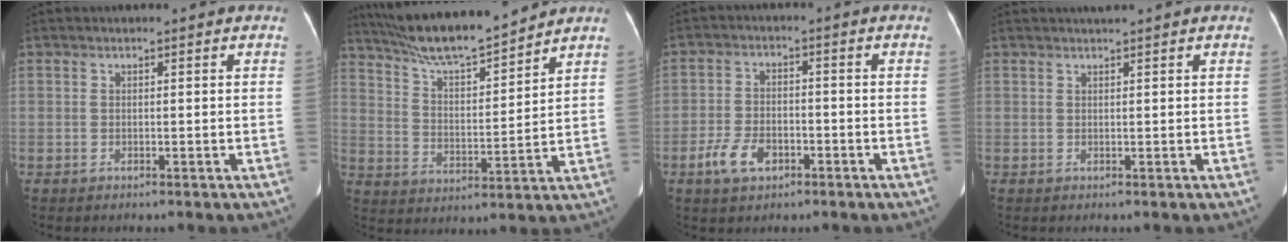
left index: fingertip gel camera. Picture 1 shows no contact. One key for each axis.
{"total": 12.5, "fx": 11.5, "fy": 0.6, "fz": 4.9, "tx": -0.093, "ty": 0.000, "tz": 0.201}
{"total": 5.9, "fx": -4.2, "fy": 3.0, "fz": 2.8, "tx": -0.065, "ty": -0.003, "tz": -0.074}
{"total": 1.5, "fx": 1.3, "fy": -0.3, "fz": 0.7, "tx": -0.008, "ty": 0.010, "tz": 0.027}